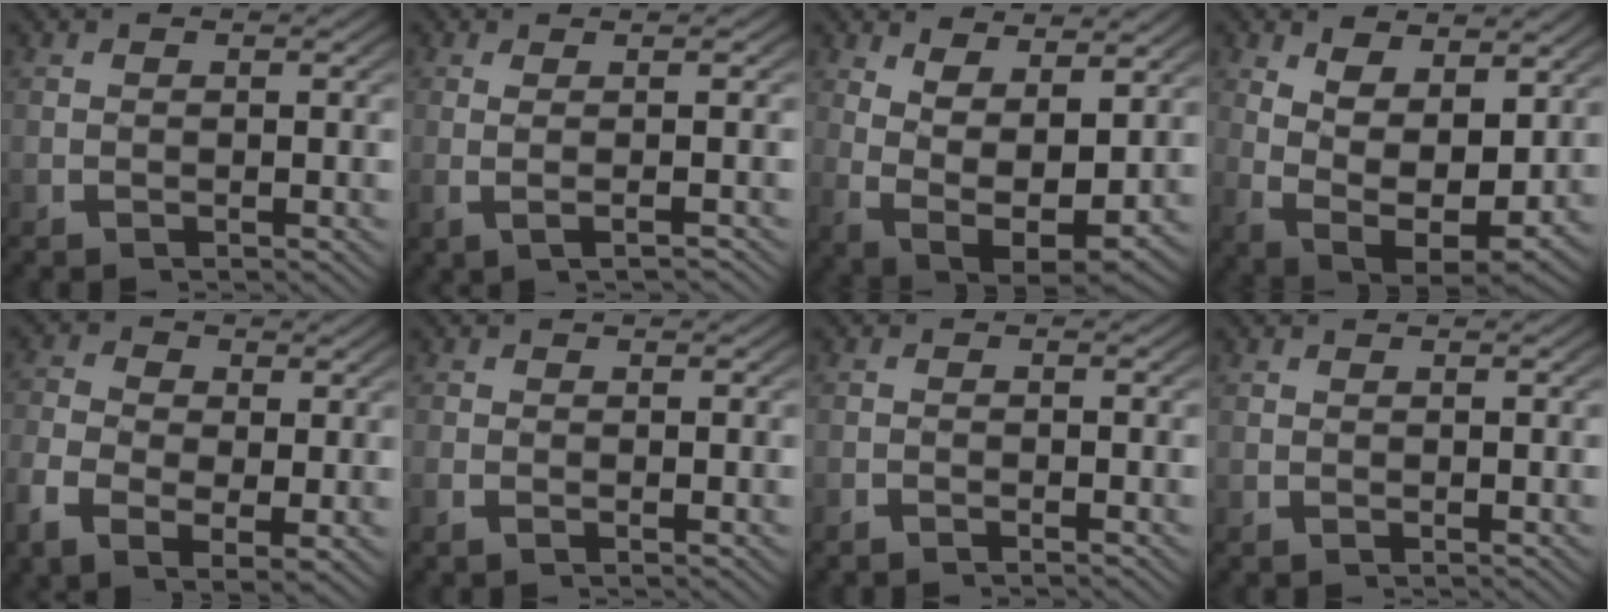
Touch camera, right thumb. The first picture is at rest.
{"total": 3.2, "force": [-0.1, 0.0, 3.2], "torque": [-0.065, 0.003, 0.001]}
{"total": 9.3, "force": [-0.5, 6.2, 6.9], "torque": [-0.152, -0.056, 0.012]}
{"total": 10.1, "force": [-0.8, 6.9, 7.3], "torque": [-0.163, -0.057, 0.007]}
{"total": 5.0, "force": [-0.6, 3.3, 3.7], "torque": [-0.082, -0.024, -0.005]}
{"total": 0.6, "force": [-0.2, 0.1, 0.5], "torque": [-0.016, -0.002, -0.004]}
{"total": 0.8, "force": [-0.8, 0.0, 0.3], "torque": [-0.003, 0.004, -0.021]}
{"total": 0.0}